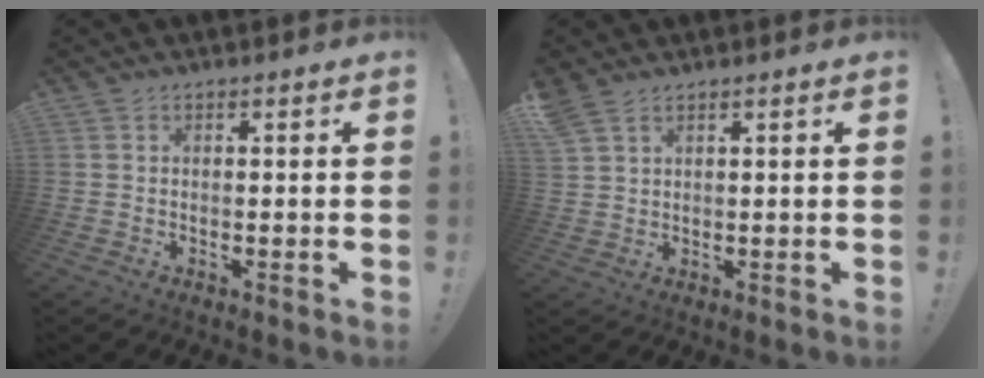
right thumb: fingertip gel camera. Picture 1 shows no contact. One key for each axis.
{"total": 3.9, "fx": 2.9, "fy": 1.7, "fz": 1.9, "tx": -0.042, "ty": -0.011, "tz": 0.059}